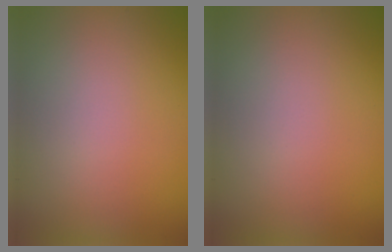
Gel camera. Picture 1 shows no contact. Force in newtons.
{"total": 0.0}